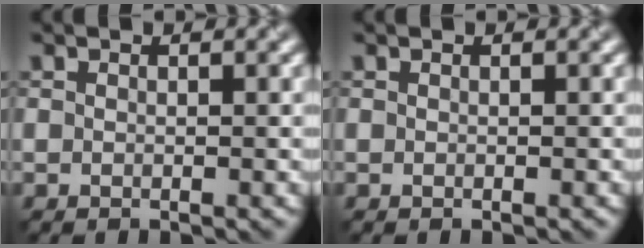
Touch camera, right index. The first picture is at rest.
{"total": 0.0}